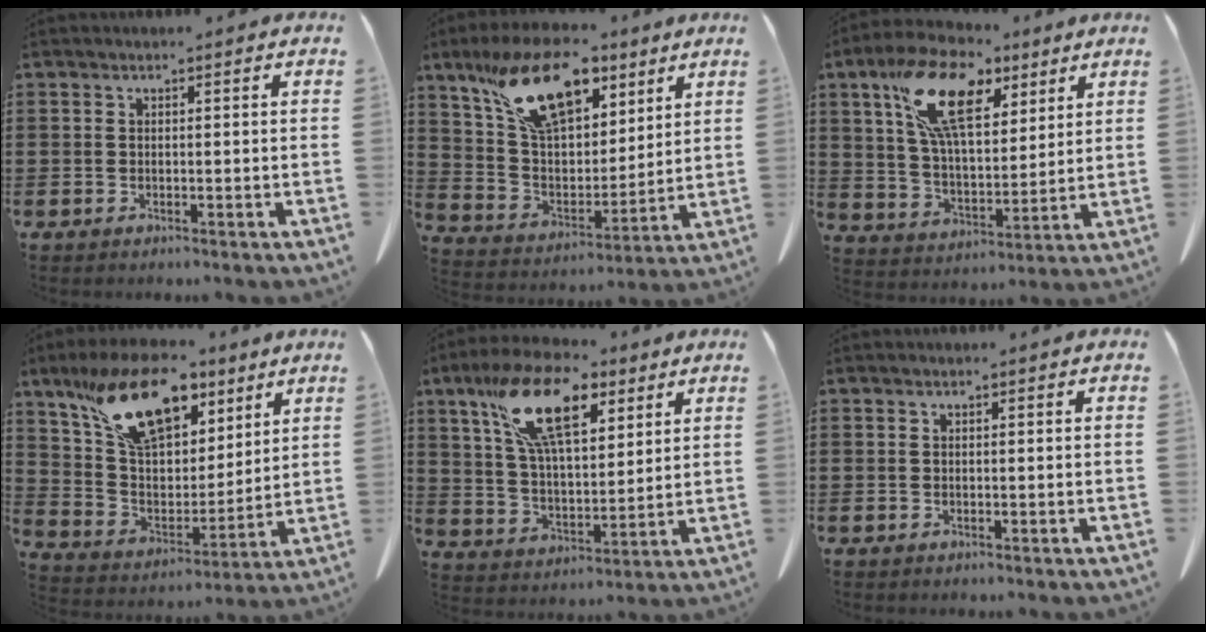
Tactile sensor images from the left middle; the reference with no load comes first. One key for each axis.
{"total": 15.6, "fx": 9.4, "fy": 7.6, "fz": 9.9, "tx": -0.210, "ty": -0.015, "tz": 0.171}
{"total": 14.2, "fx": 8.1, "fy": 6.4, "fz": 9.7, "tx": -0.199, "ty": -0.002, "tz": 0.151}
{"total": 16.0, "fx": 9.9, "fy": 7.9, "fz": 9.8, "tx": -0.205, "ty": -0.024, "tz": 0.177}
{"total": 15.4, "fx": 8.9, "fy": 6.5, "fz": 10.7, "tx": -0.225, "ty": -0.007, "tz": 0.159}
{"total": 0.0}